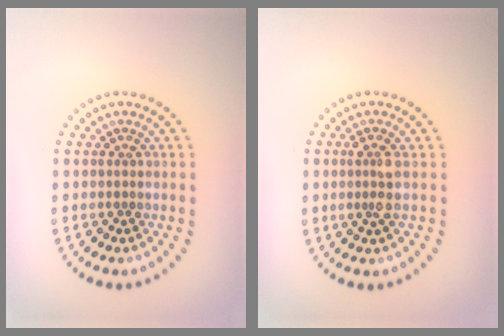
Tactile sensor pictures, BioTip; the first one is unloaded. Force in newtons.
{"total": 1.7, "press": 1.5, "slide": 0.9}